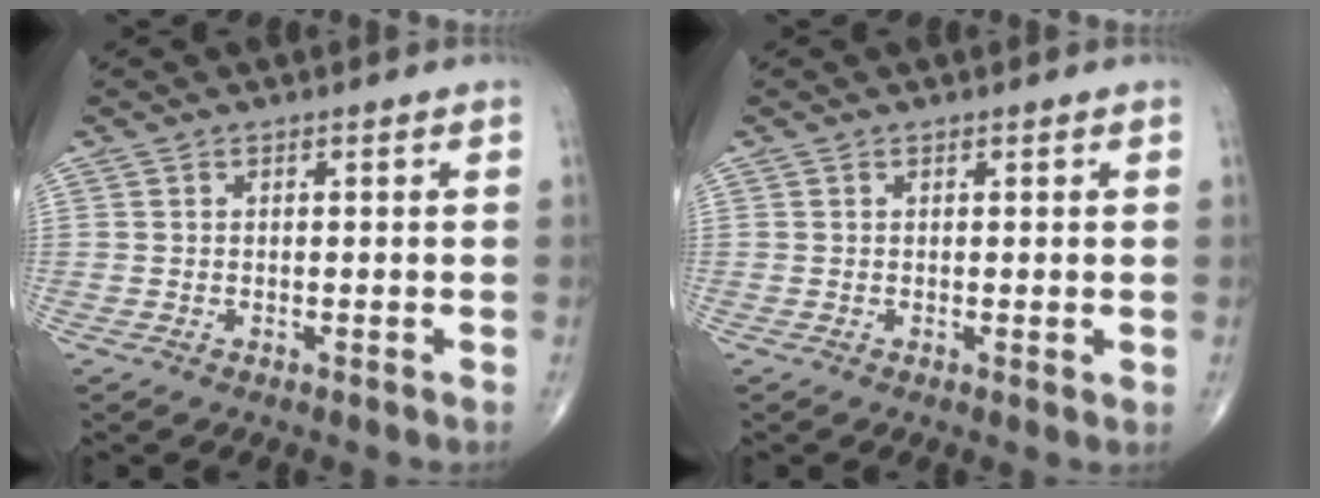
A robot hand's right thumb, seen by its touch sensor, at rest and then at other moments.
{"total": 0.7, "force": [0.2, 0.1, 0.7], "torque": [-0.016, -0.004, 0.002]}